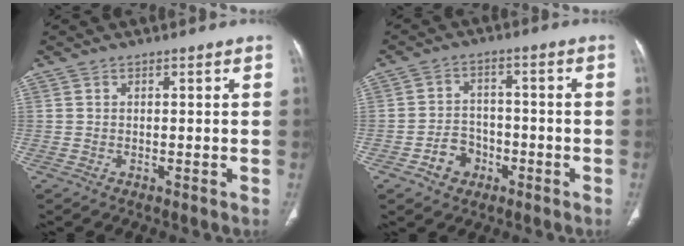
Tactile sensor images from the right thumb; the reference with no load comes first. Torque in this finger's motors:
{"motor_torque": [0.35, -0.07, 0.48, -1.03, 0.12]}